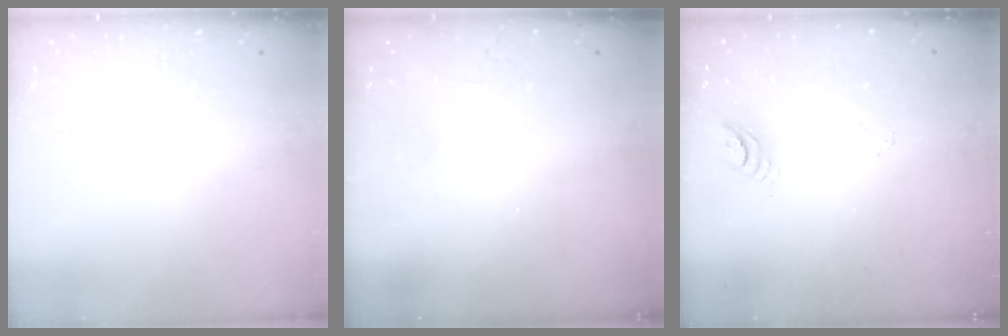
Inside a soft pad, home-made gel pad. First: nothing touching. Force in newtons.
{"total": 2.5, "press": 2.5, "slide": 0.2}
{"total": 3.0, "press": 3.0, "slide": 0.3}